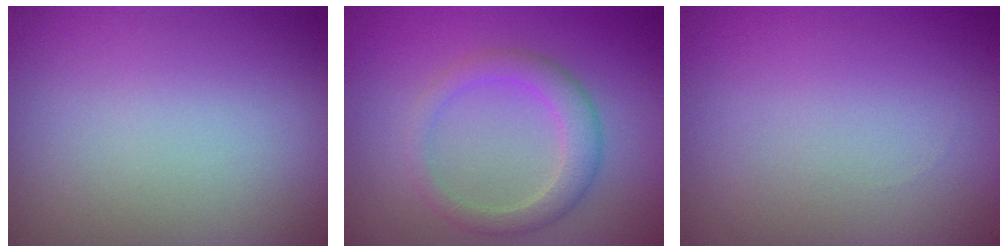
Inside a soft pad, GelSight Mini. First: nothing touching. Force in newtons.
{"total": 2.9, "press": 2.9, "slide": 0.2}
{"total": 0.0}